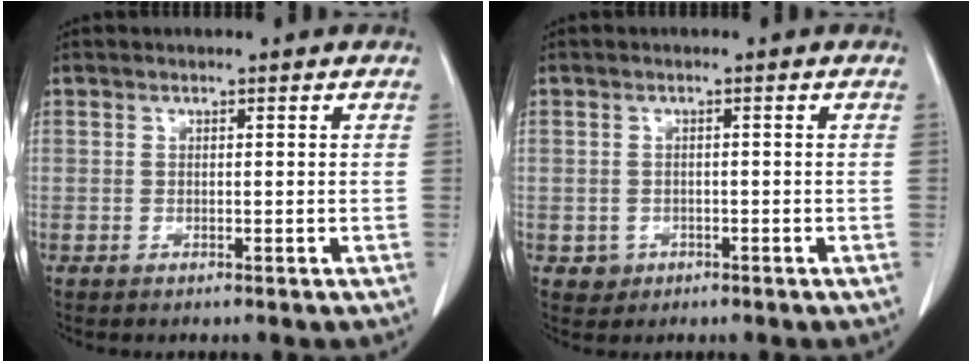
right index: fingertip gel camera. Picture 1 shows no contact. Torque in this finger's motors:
{"motor_torque": [-0.25, -0.01, -0.63, -0.19]}